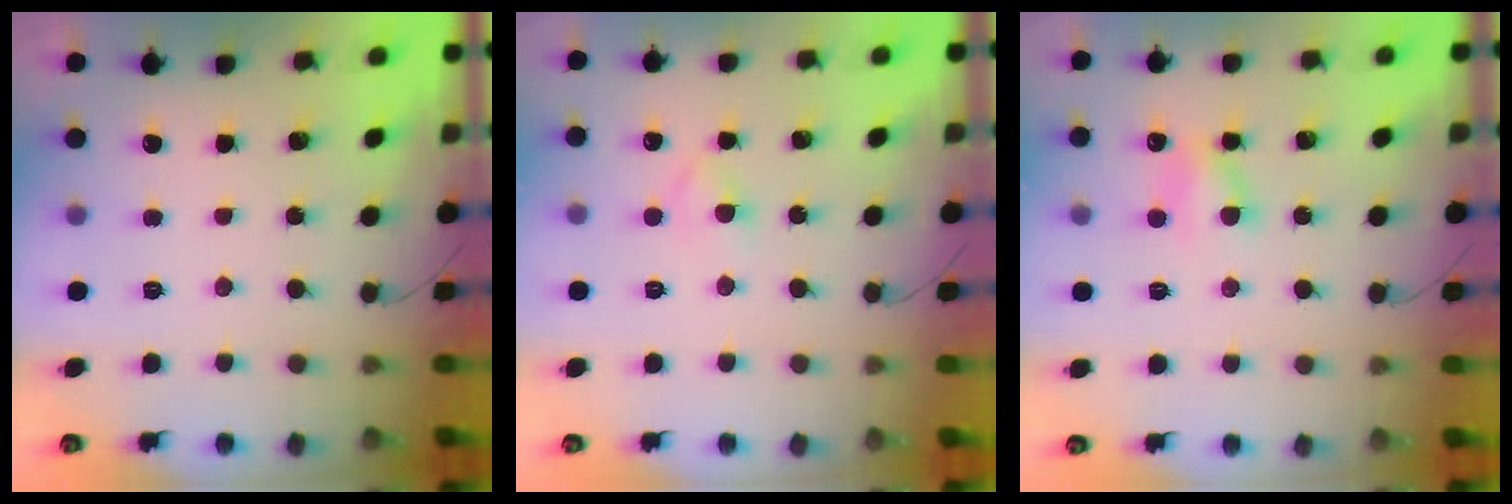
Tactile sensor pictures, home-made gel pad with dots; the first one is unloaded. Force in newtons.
{"total": 2.8, "press": 2.5, "slide": 1.2}
{"total": 5.4, "press": 5.3, "slide": 0.9}